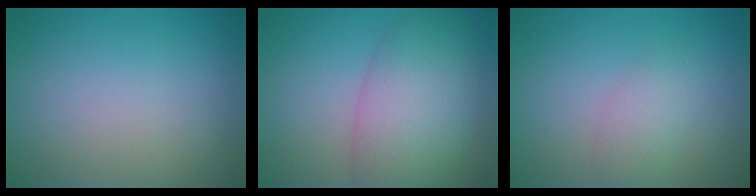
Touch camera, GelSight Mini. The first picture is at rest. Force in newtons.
{"total": 7.5, "press": 7.5, "slide": 0.4}
{"total": 2.1, "press": 2.1, "slide": 0.0}